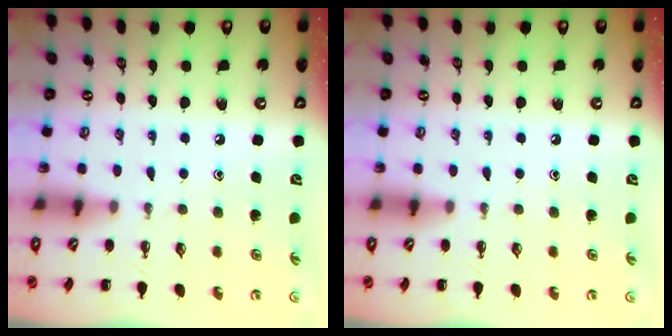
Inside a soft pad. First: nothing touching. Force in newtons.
{"total": 0.0}